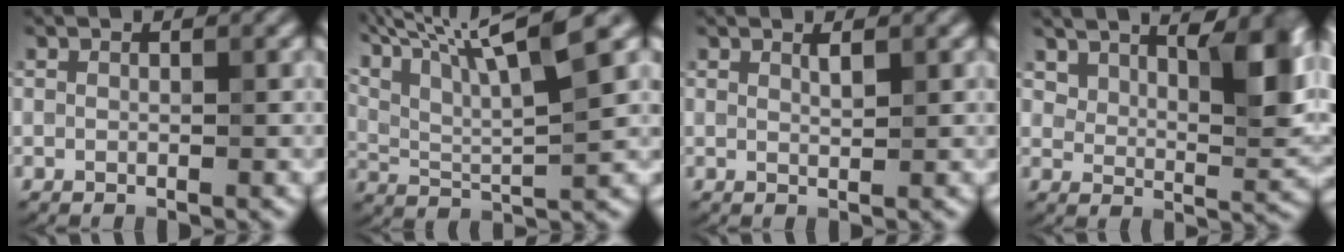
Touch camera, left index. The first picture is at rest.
{"total": 12.1, "force": [7.9, 2.7, 8.8], "torque": [-0.163, 0.030, 0.111]}
{"total": 0.9, "force": [0.7, 0.2, 0.6], "torque": [-0.010, -0.002, 0.012]}
{"total": 7.9, "force": [4.4, 3.2, 5.7], "torque": [-0.083, -0.004, 0.078]}